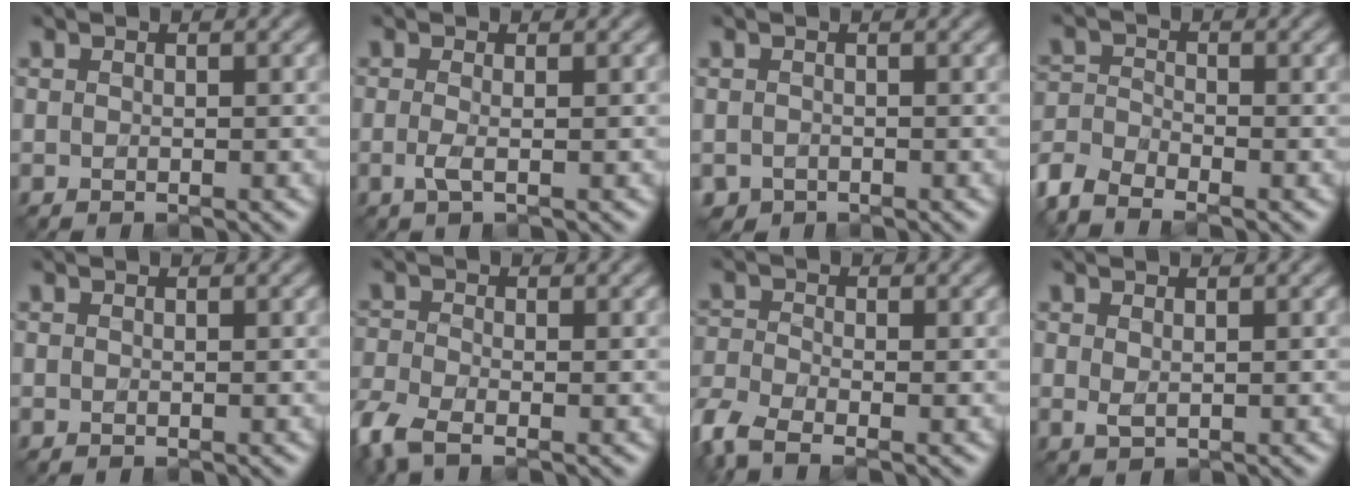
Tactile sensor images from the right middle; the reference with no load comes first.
{"total": 1.5, "force": [-0.3, 0.4, 1.4], "torque": [-0.030, -0.005, -0.008]}
{"total": 0.9, "force": [-0.7, 0.6, 0.0], "torque": [0.003, -0.007, -0.014]}
{"total": 4.4, "force": [-3.5, 1.6, 2.1], "torque": [-0.046, -0.006, -0.085]}
{"total": 0.0}
{"total": 4.0, "force": [-2.7, 1.5, 2.6], "torque": [-0.068, -0.013, -0.072]}
{"total": 4.7, "force": [-3.2, 1.9, 2.8], "torque": [-0.069, -0.011, -0.081]}
{"total": 0.9, "force": [0.3, 0.4, 0.8], "torque": [-0.018, -0.003, 0.009]}